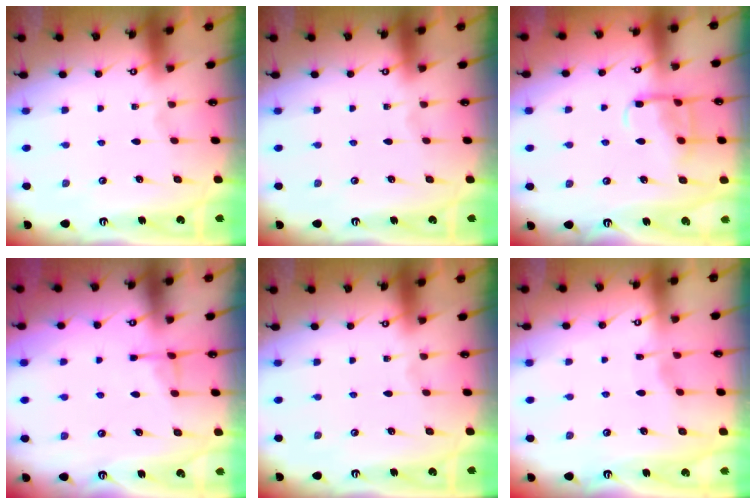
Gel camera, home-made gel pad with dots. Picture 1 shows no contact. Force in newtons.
{"total": 0.0}
{"total": 10.2, "press": 10.2, "slide": 1.0}
{"total": 3.9, "press": 3.8, "slide": 0.7}
{"total": 0.0}
{"total": 2.8, "press": 2.8, "slide": 0.4}